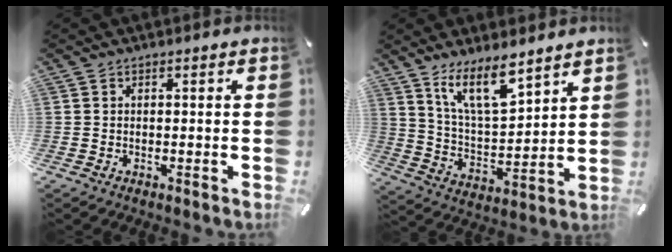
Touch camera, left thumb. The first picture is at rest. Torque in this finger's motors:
{"motor_torque": [2.16, 1.40, 1.36, -1.41, 0.47]}